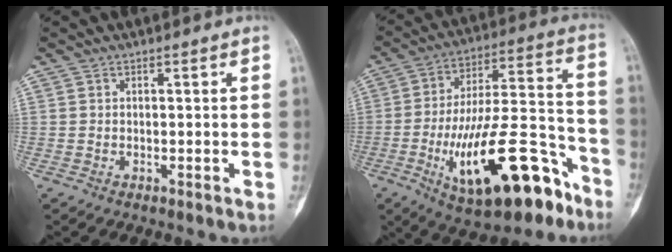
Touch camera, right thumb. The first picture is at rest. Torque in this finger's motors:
{"motor_torque": [0.68, 0.85, 1.88, -0.91, 0.22]}